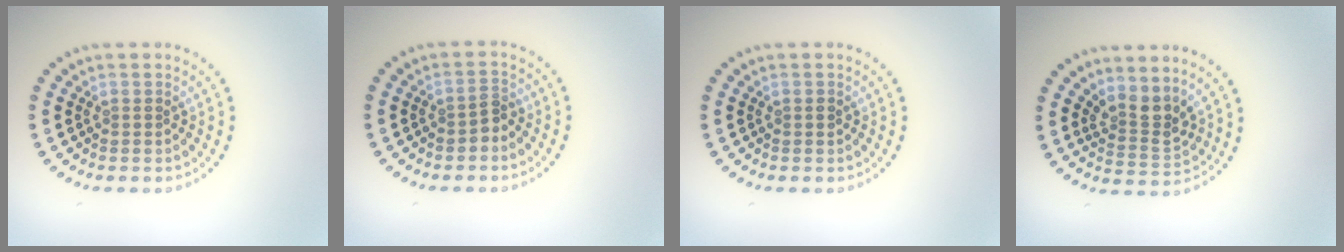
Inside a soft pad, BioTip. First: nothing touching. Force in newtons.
{"total": 1.4, "press": 1.2, "slide": 0.6}
{"total": 0.6, "press": 0.6, "slide": 0.1}
{"total": 2.8, "press": 2.1, "slide": 1.8}